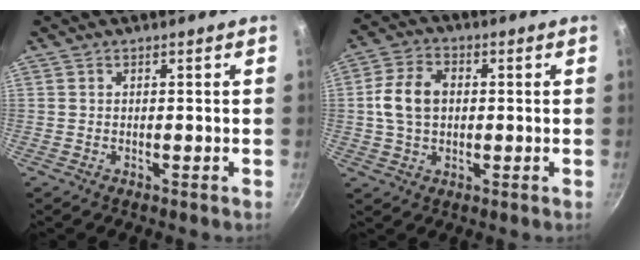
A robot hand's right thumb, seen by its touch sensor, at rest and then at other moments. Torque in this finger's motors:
{"motor_torque": [0.12, 0.02, 0.75, -0.48, 0.02]}